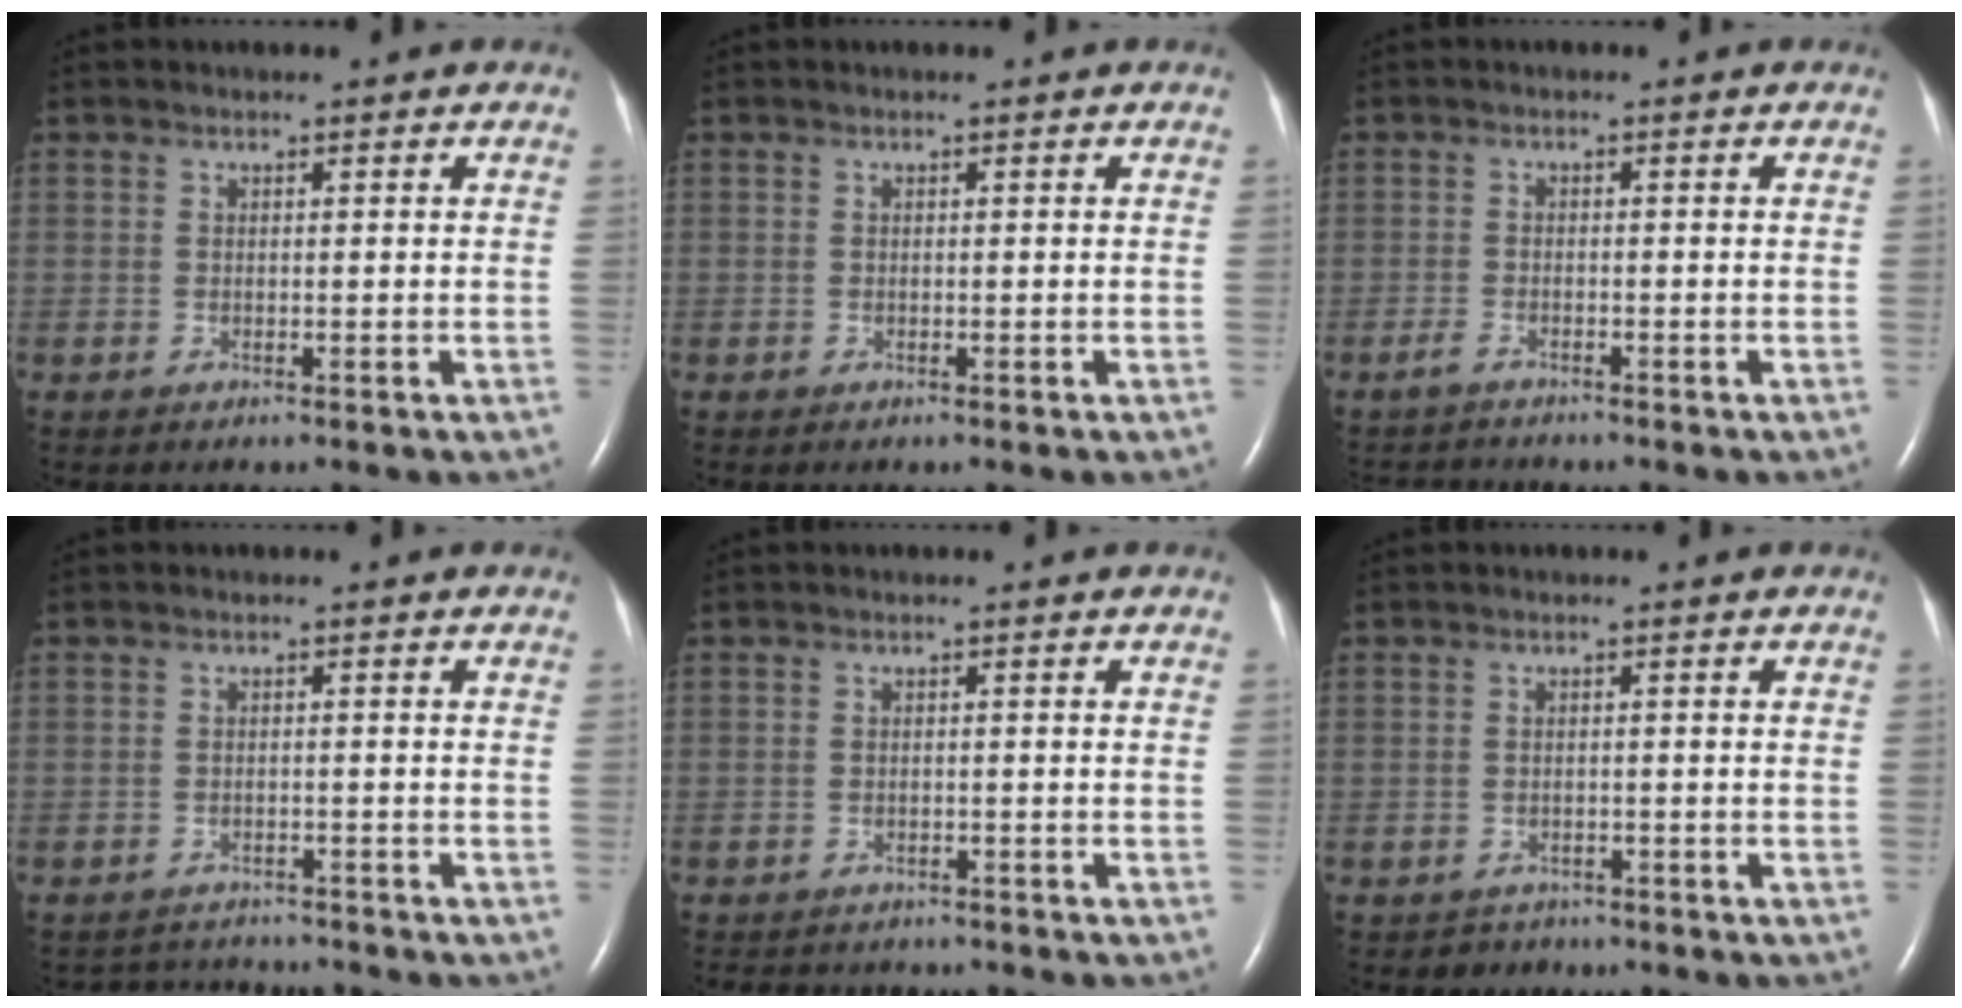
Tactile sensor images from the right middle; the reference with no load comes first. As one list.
[{"total": 0.0}, {"total": 2.2, "force": [-2.2, 0.2, 0.3], "torque": [-0.013, -0.009, -0.034]}, {"total": 4.0, "force": [-4.0, 0.5, -0.7], "torque": [0.005, 0.004, -0.058]}, {"total": 5.8, "force": [-5.2, 2.2, 1.3], "torque": [-0.016, -0.001, -0.063]}, {"total": 2.0, "force": [-1.5, 1.3, -0.4], "torque": [-0.004, 0.005, -0.022]}]